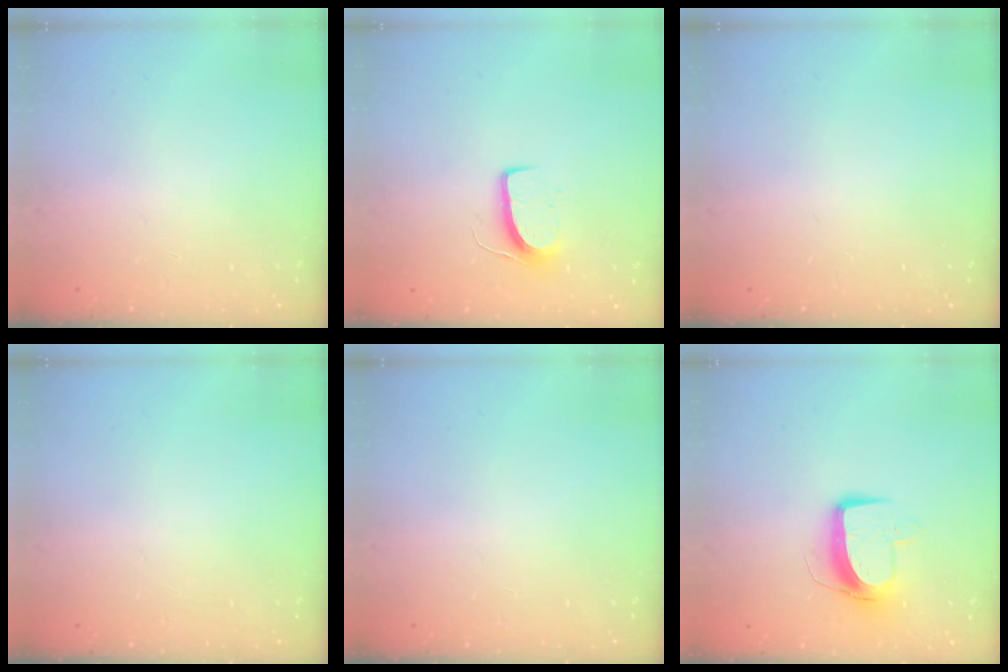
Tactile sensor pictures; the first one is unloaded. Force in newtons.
{"total": 6.7, "press": 6.7, "slide": 0.5}
{"total": 0.0}
{"total": 0.0}
{"total": 0.0}
{"total": 10.5, "press": 10.4, "slide": 0.9}